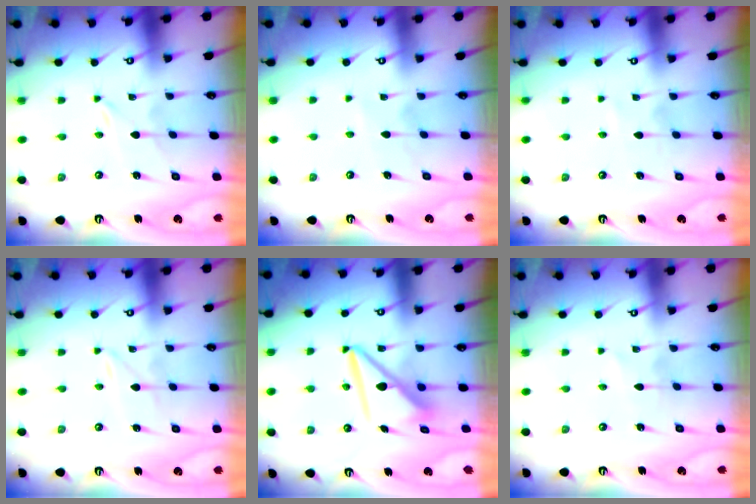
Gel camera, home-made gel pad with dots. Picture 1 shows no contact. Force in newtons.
{"total": 3.9, "press": 3.8, "slide": 0.4}
{"total": 2.2, "press": 2.2, "slide": 0.2}
{"total": 1.1, "press": 1.1, "slide": 0.1}
{"total": 9.1, "press": 9.0, "slide": 1.0}
{"total": 2.2, "press": 2.2, "slide": 0.2}